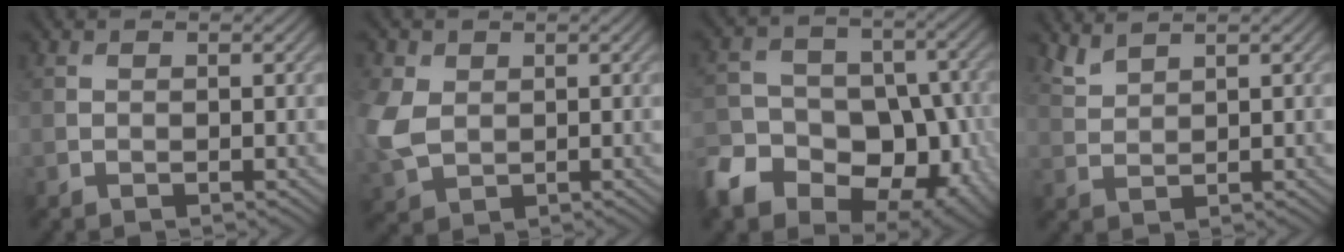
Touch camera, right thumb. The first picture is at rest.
{"total": 6.7, "force": [0.7, 5.1, 4.3], "torque": [-0.145, 0.000, 0.011]}
{"total": 15.2, "force": [-7.5, 10.6, 7.8], "torque": [-0.172, -0.033, -0.119]}
{"total": 2.3, "force": [2.1, 0.4, 0.9], "torque": [-0.029, 0.002, 0.052]}